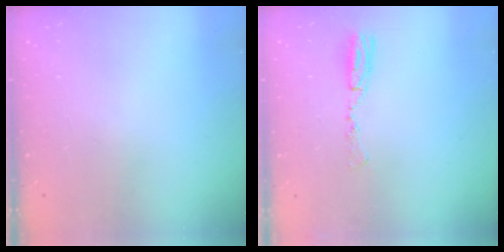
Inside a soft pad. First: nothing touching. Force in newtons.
{"total": 6.9, "press": 6.7, "slide": 1.8}